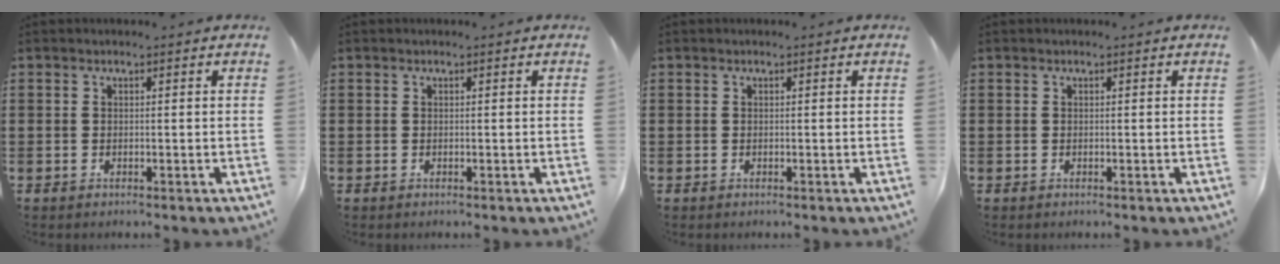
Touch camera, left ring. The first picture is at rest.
{"total": 0.0}
{"total": 0.0}
{"total": 0.0}